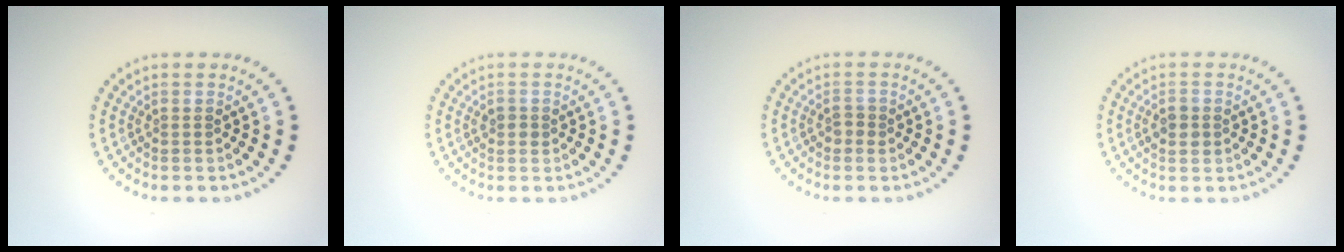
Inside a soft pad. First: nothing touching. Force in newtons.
{"total": 0.9, "press": 0.9, "slide": 0.1}
{"total": 1.2, "press": 1.1, "slide": 0.4}
{"total": 2.2, "press": 2.2, "slide": 0.2}